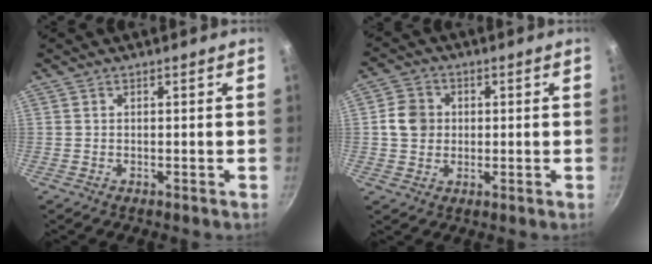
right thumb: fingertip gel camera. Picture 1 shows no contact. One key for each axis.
{"total": 6.1, "fx": 0.4, "fy": 5.4, "fz": 2.7, "tx": -0.027, "ty": 0.006, "tz": -0.002}